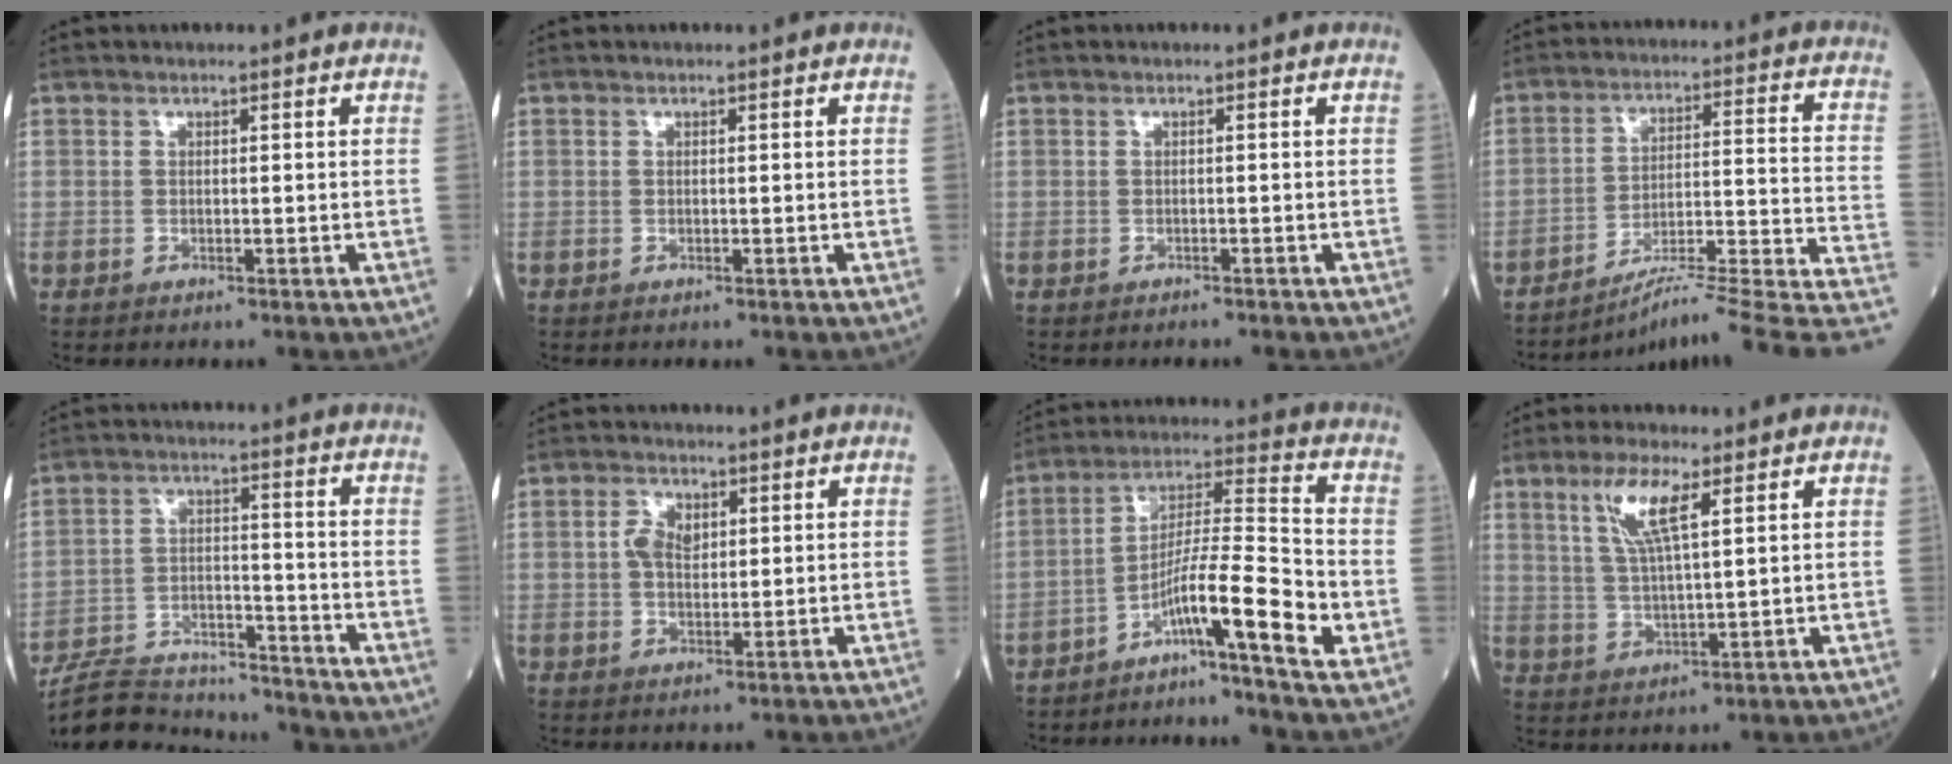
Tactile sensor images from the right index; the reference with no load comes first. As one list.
[{"total": 0.0}, {"total": 1.2, "force": [-1.1, 0.2, 0.5], "torque": [-0.012, -0.002, -0.010]}, {"total": 14.4, "force": [-11.5, -1.4, 8.7], "torque": [-0.095, 0.045, -0.166]}, {"total": 14.9, "force": [-14.5, 2.3, 3.0], "torque": [-0.053, 0.016, -0.226]}, {"total": 3.5, "force": [1.0, 2.1, 2.6], "torque": [-0.054, 0.008, 0.022]}, {"total": 9.6, "force": [-5.1, -0.9, 8.1], "torque": [-0.140, 0.012, -0.094]}, {"total": 7.1, "force": [3.6, 0.9, 6.0], "torque": [-0.129, 0.001, 0.073]}]